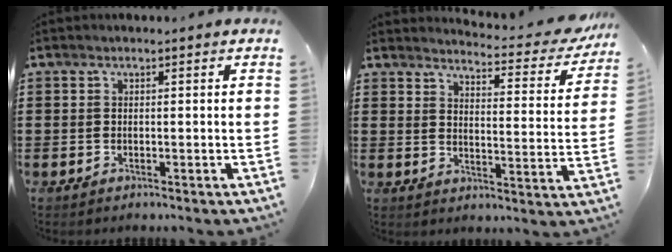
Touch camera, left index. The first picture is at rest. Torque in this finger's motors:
{"motor_torque": [1.68, 0.37, 0.35, 0.04]}